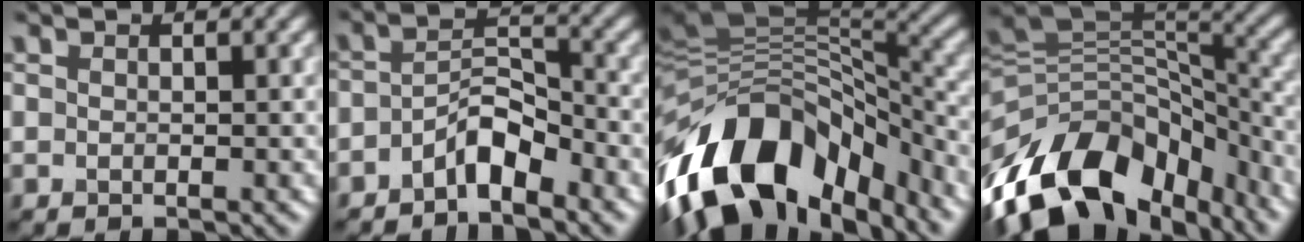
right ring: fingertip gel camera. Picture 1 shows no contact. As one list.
[{"total": 3.7, "force": [-2.5, 1.4, 2.4], "torque": [-0.040, 0.015, -0.050]}, {"total": 14.3, "force": [-7.0, 8.6, 8.9], "torque": [-0.179, 0.014, -0.111]}, {"total": 14.0, "force": [-7.7, 8.9, 7.6], "torque": [-0.170, 0.012, -0.130]}]